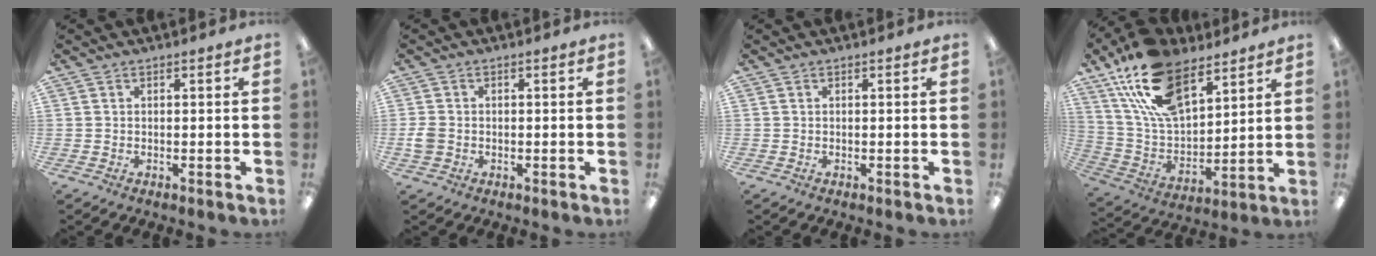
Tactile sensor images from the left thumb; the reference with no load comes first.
{"total": 3.0, "force": [-0.7, 2.4, 1.6], "torque": [-0.025, 0.006, -0.011]}
{"total": 0.0}
{"total": 20.7, "force": [12.1, 11.1, 12.6], "torque": [-0.257, -0.050, 0.223]}